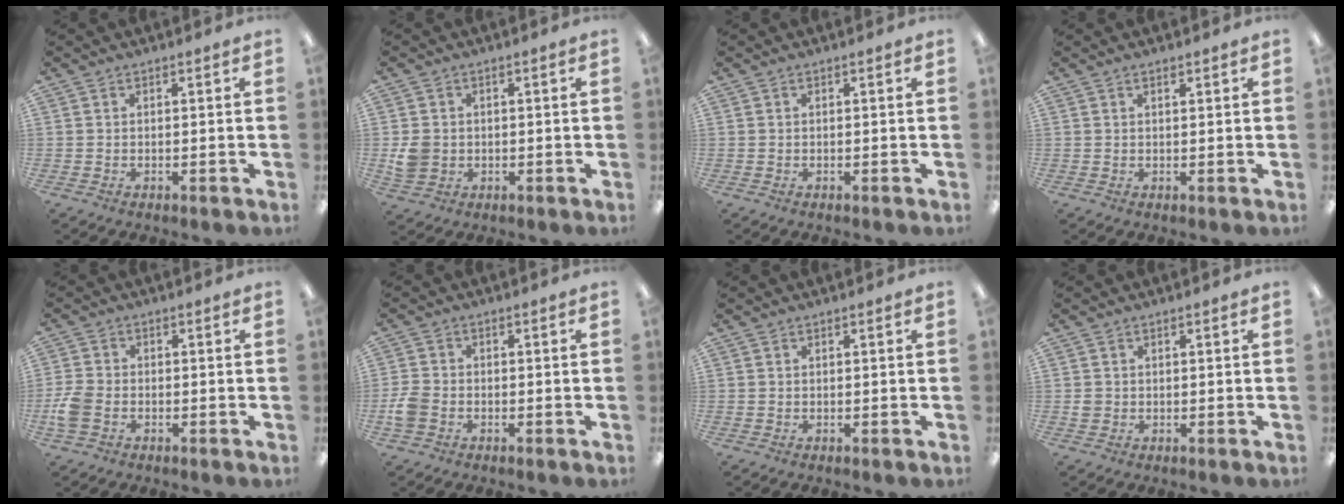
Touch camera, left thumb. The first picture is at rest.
{"total": 4.9, "force": [-0.1, 4.5, 1.9], "torque": [-0.021, 0.005, 0.001]}
{"total": 0.0}
{"total": 1.0, "force": [0.8, 0.3, 0.5], "torque": [-0.004, -0.003, 0.013]}
{"total": 5.8, "force": [-1.8, 4.2, 3.6], "torque": [-0.075, 0.010, -0.031]}
{"total": 4.8, "force": [-1.6, 3.7, 2.6], "torque": [-0.053, 0.010, -0.030]}
{"total": 0.0}
{"total": 1.5, "force": [0.2, 1.5, 0.3], "torque": [-0.007, 0.005, 0.001]}